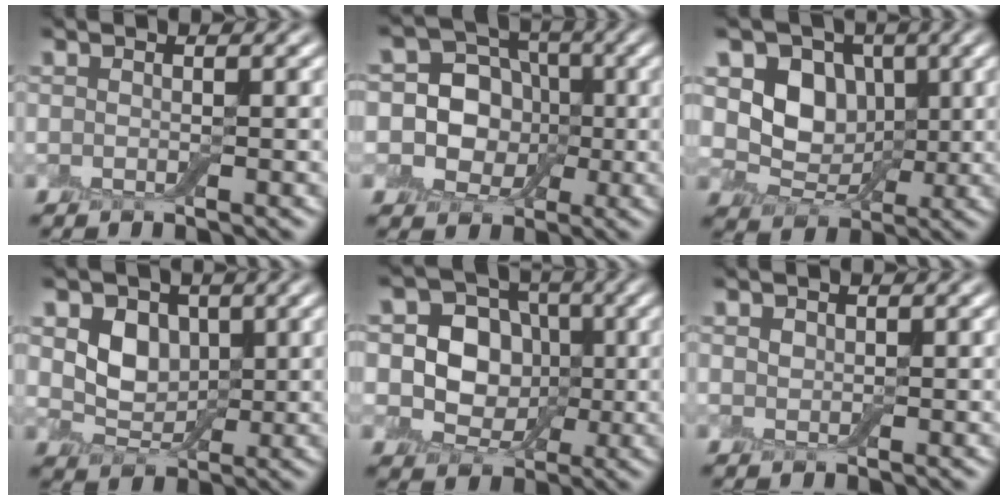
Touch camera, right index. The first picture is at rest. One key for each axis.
{"total": 7.1, "fx": -0.2, "fy": 6.3, "fz": 3.3, "tx": -0.033, "ty": 0.006, "tz": -0.026}
{"total": 5.6, "fx": 0.7, "fy": 4.8, "fz": 2.9, "tx": -0.045, "ty": -0.008, "tz": 0.001}
{"total": 3.8, "fx": 0.6, "fy": 3.1, "fz": 2.1, "tx": -0.043, "ty": -0.010, "tz": 0.005}
{"total": 6.1, "fx": -0.1, "fy": 5.3, "fz": 3.0, "tx": -0.030, "ty": -0.003, "tz": -0.017}
{"total": 0.7, "fx": 0.4, "fy": 0.5, "fz": 0.2, "tx": -0.004, "ty": -0.001, "tz": 0.011}